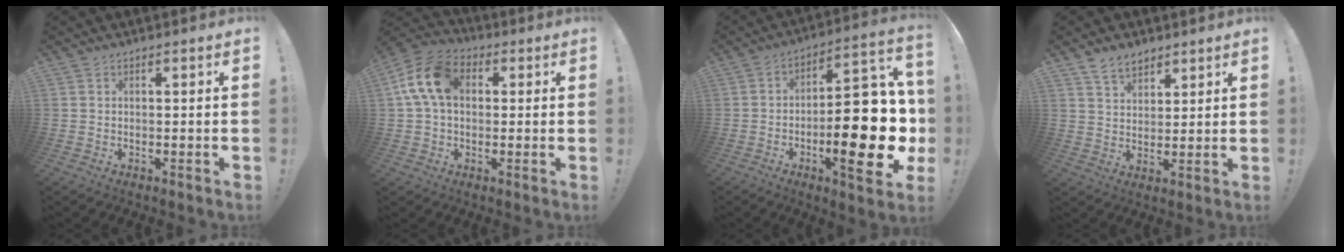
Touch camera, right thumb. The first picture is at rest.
{"total": 13.1, "force": [2.7, 8.8, 9.4], "torque": [-0.172, 0.015, 0.055]}
{"total": 23.9, "force": [-5.5, 9.0, 21.4], "torque": [-0.288, 0.029, -0.077]}
{"total": 6.6, "force": [5.1, 3.6, 2.3], "torque": [-0.040, -0.026, 0.097]}